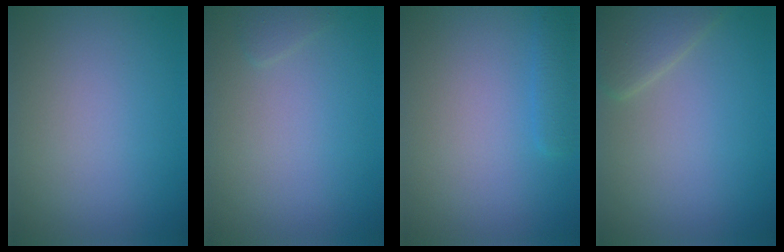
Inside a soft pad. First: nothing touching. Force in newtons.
{"total": 0.7, "press": 0.7, "slide": 0.1}
{"total": 1.4, "press": 1.4, "slide": 0.1}
{"total": 2.7, "press": 2.6, "slide": 0.2}